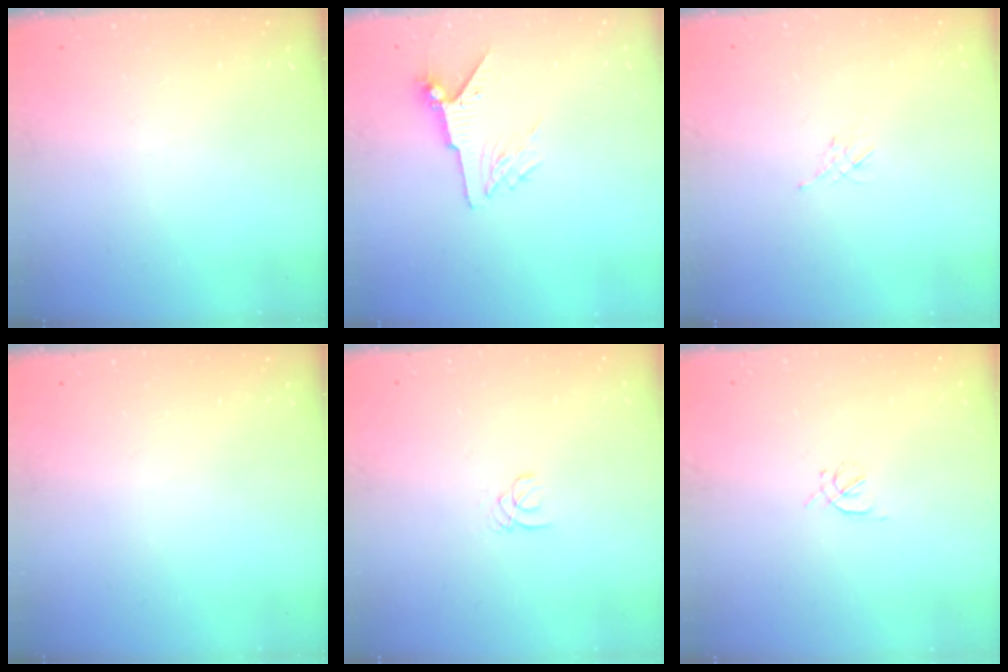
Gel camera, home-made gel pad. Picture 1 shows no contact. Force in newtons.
{"total": 6.8, "press": 6.7, "slide": 1.0}
{"total": 2.1, "press": 2.0, "slide": 0.5}
{"total": 0.0}
{"total": 1.0, "press": 1.0, "slide": 0.1}
{"total": 1.2, "press": 1.2, "slide": 0.4}